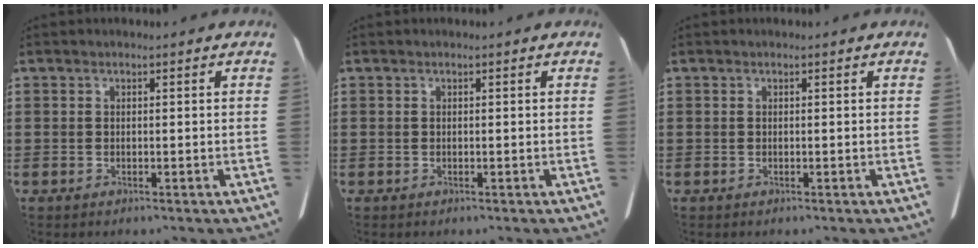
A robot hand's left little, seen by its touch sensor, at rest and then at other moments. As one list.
[{"total": 0.0}, {"total": 0.0}]